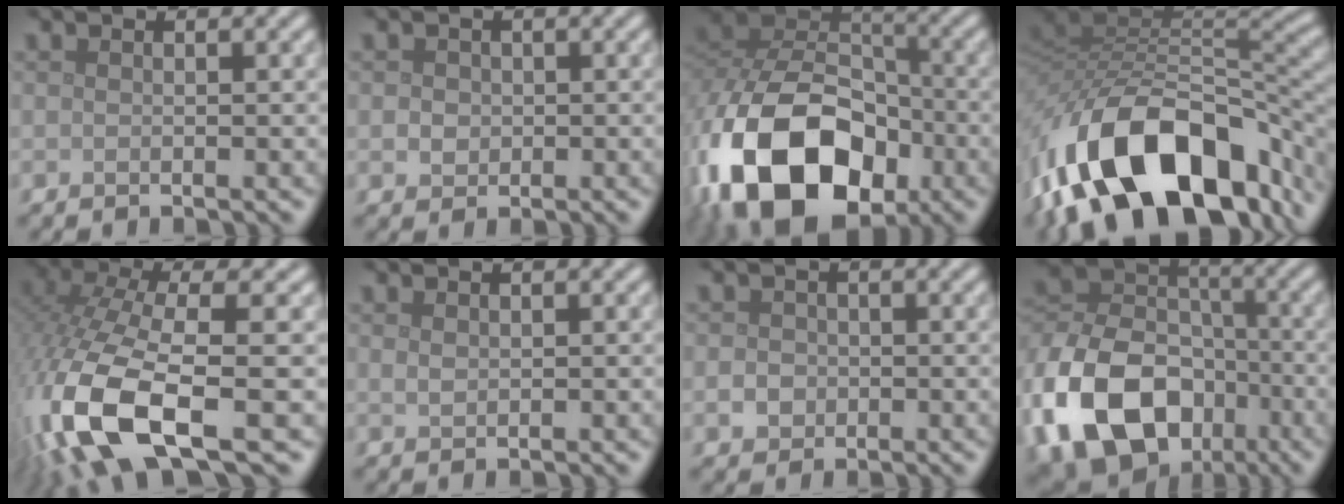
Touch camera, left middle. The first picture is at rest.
{"total": 1.4, "force": [0.1, 1.3, 0.5], "torque": [-0.004, -0.005, 0.004]}
{"total": 15.8, "force": [-7.2, 9.9, 9.9], "torque": [-0.197, -0.022, -0.135]}
{"total": 16.8, "force": [-8.6, 9.1, 11.1], "torque": [-0.213, -0.005, -0.138]}
{"total": 12.9, "force": [-5.0, 5.2, 10.7], "torque": [-0.247, -0.023, -0.090]}
{"total": 0.7, "force": [0.3, 0.5, 0.4], "torque": [-0.012, -0.002, 0.009]}
{"total": 1.6, "force": [-0.3, 1.5, 0.5], "torque": [-0.003, -0.003, -0.007]}
{"total": 15.3, "force": [-6.6, 11.0, 8.4], "torque": [-0.200, -0.023, -0.127]}